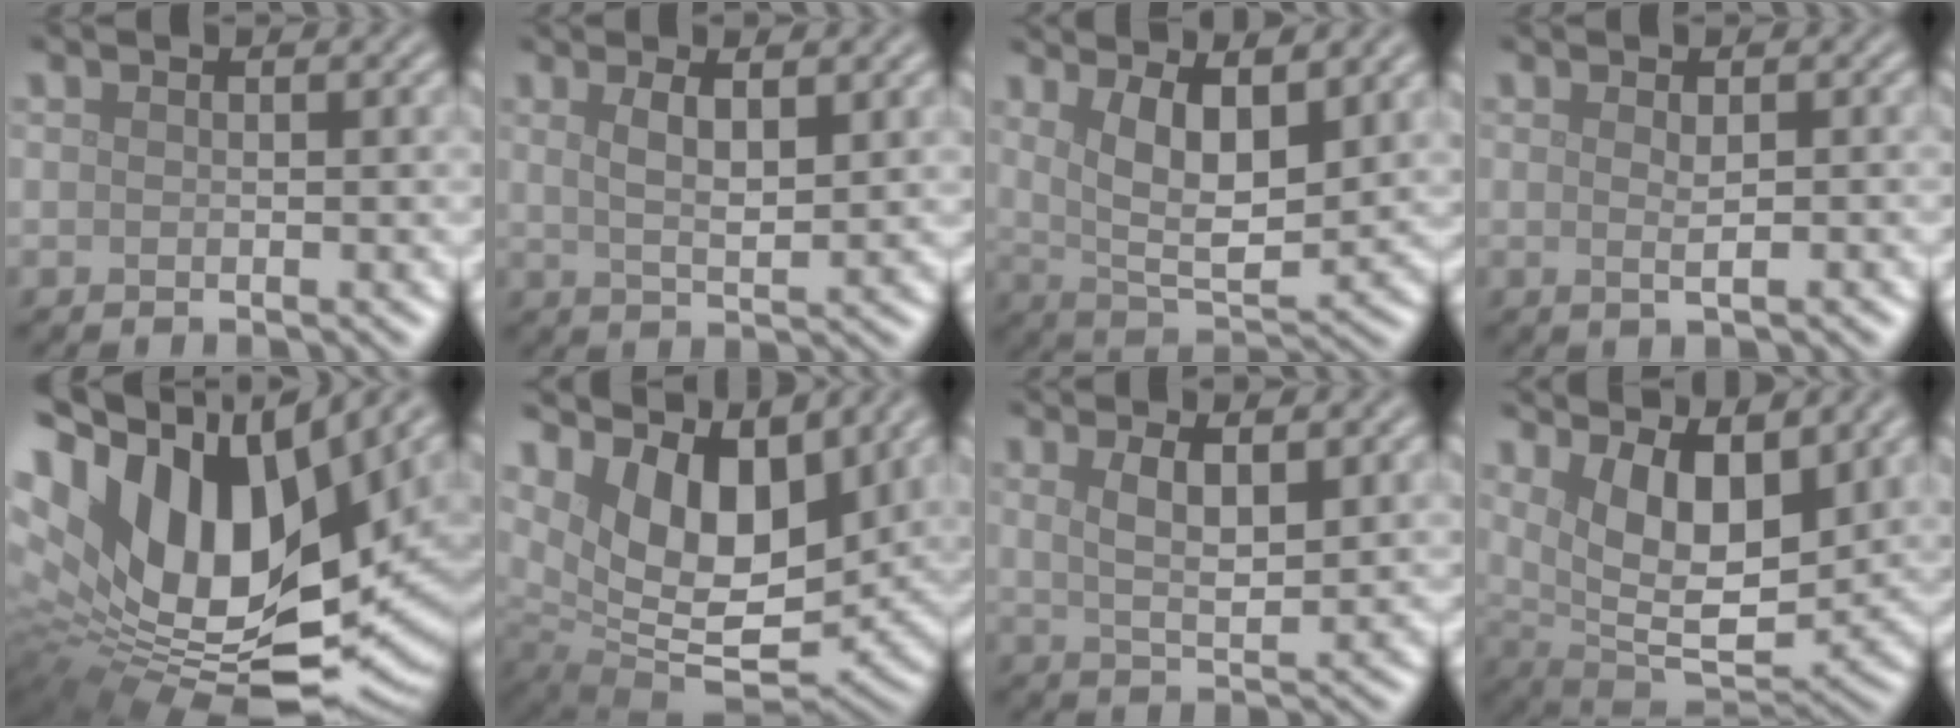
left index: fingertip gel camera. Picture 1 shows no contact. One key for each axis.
{"total": 3.4, "fx": 1.4, "fy": 0.9, "fz": 3.0, "tx": -0.048, "ty": -0.001, "tz": 0.026}
{"total": 7.6, "fx": 3.0, "fy": 2.7, "fz": 6.5, "tx": -0.118, "ty": -0.011, "tz": 0.055}
{"total": 1.5, "fx": 0.1, "fy": 0.3, "fz": 1.5, "tx": -0.024, "ty": 0.000, "tz": 0.000}
{"total": 18.4, "fx": 4.6, "fy": 9.8, "fz": 14.9, "tx": -0.303, "ty": 0.004, "tz": 0.089}
{"total": 11.4, "fx": 5.3, "fy": 5.8, "fz": 8.2, "tx": -0.151, "ty": -0.003, "tz": 0.094}
{"total": 3.9, "fx": 1.6, "fy": 1.1, "fz": 3.4, "tx": -0.062, "ty": -0.005, "tz": 0.031}
{"total": 9.9, "fx": 4.5, "fy": 4.1, "fz": 7.8, "tx": -0.136, "ty": -0.007, "tz": 0.073}